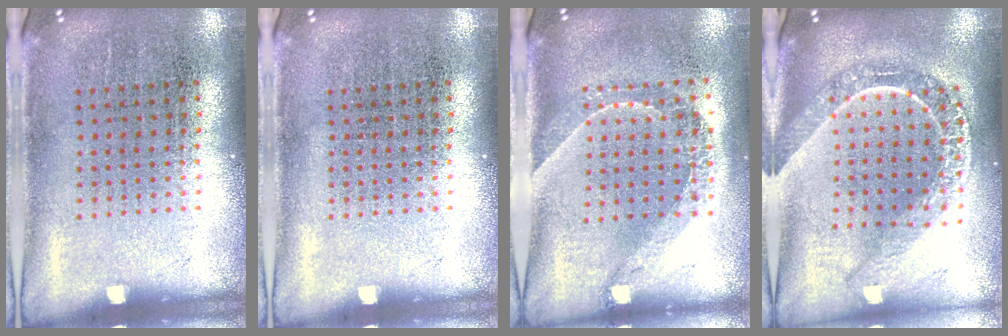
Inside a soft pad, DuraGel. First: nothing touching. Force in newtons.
{"total": 0.0}
{"total": 1.6, "press": 1.3, "slide": 1.0}
{"total": 2.2, "press": 1.8, "slide": 1.1}